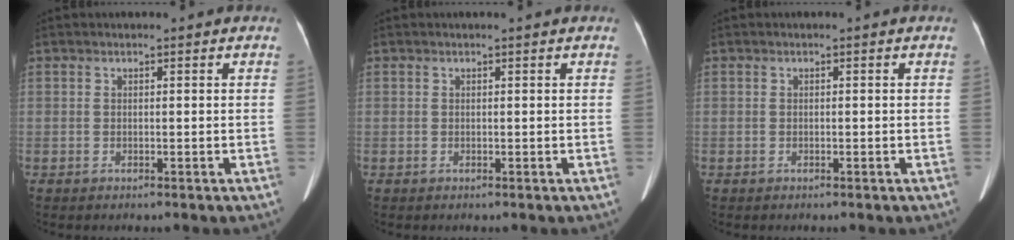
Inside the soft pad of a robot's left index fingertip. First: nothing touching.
{"total": 0.9, "force": [0.8, 0.0, 0.3], "torque": [-0.007, 0.006, 0.014]}
{"total": 0.0}